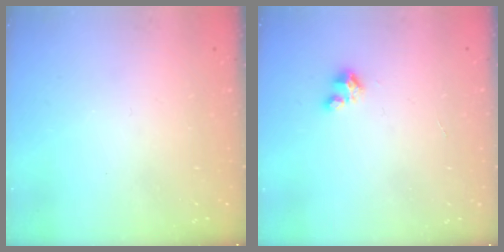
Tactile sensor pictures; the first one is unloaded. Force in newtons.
{"total": 2.4, "press": 2.3, "slide": 0.2}